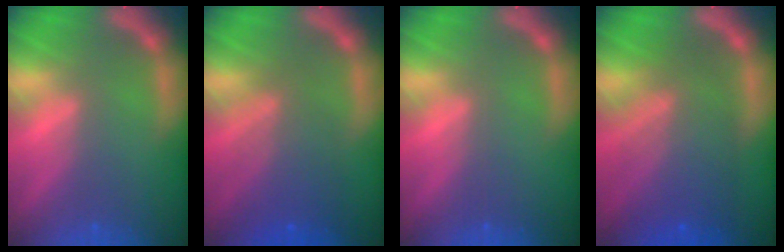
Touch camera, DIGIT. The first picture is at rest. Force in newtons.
{"total": 6.0}
{"total": 0.0}
{"total": 8.6}